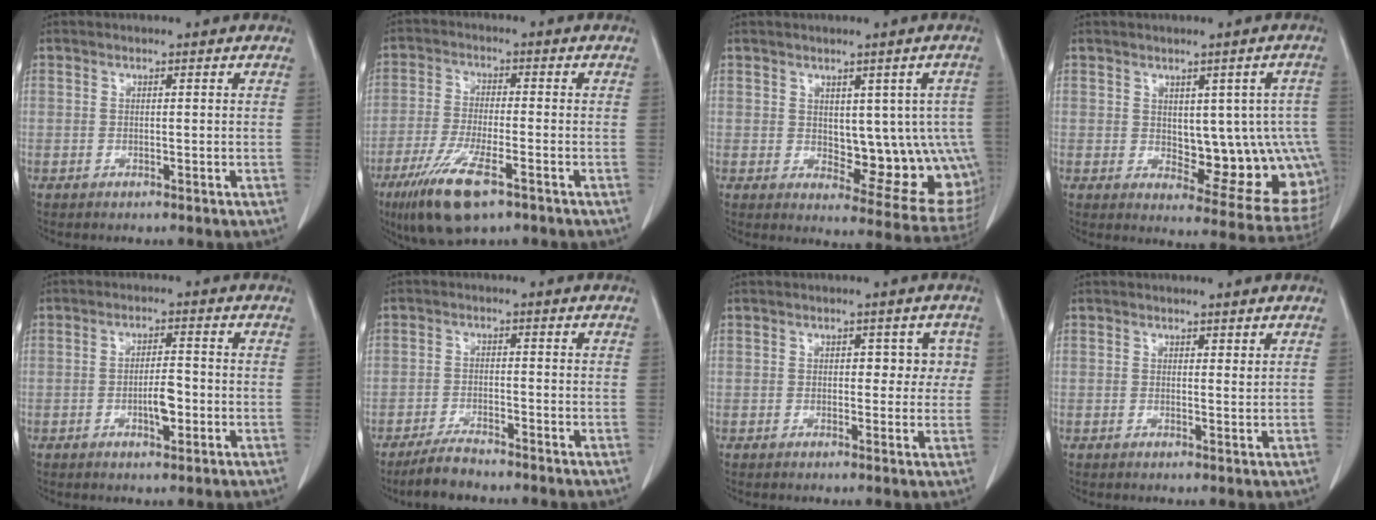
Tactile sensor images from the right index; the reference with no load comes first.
{"total": 10.6, "force": [-6.2, 2.3, 8.3], "torque": [-0.165, -0.024, -0.107]}
{"total": 11.9, "force": [0.0, 5.7, 10.5], "torque": [-0.106, 0.002, 0.019]}
{"total": 12.8, "force": [-0.3, 5.7, 11.5], "torque": [-0.109, 0.009, 0.017]}
{"total": 4.0, "force": [-1.2, 1.2, 3.6], "torque": [-0.065, 0.003, -0.014]}
{"total": 3.9, "force": [-3.5, 0.8, 1.5], "torque": [-0.034, -0.008, -0.064]}
{"total": 3.6, "force": [0.7, 2.4, 2.6], "torque": [-0.014, 0.015, 0.006]}
{"total": 0.8, "force": [0.7, 0.3, 0.4], "torque": [-0.003, -0.005, 0.008]}